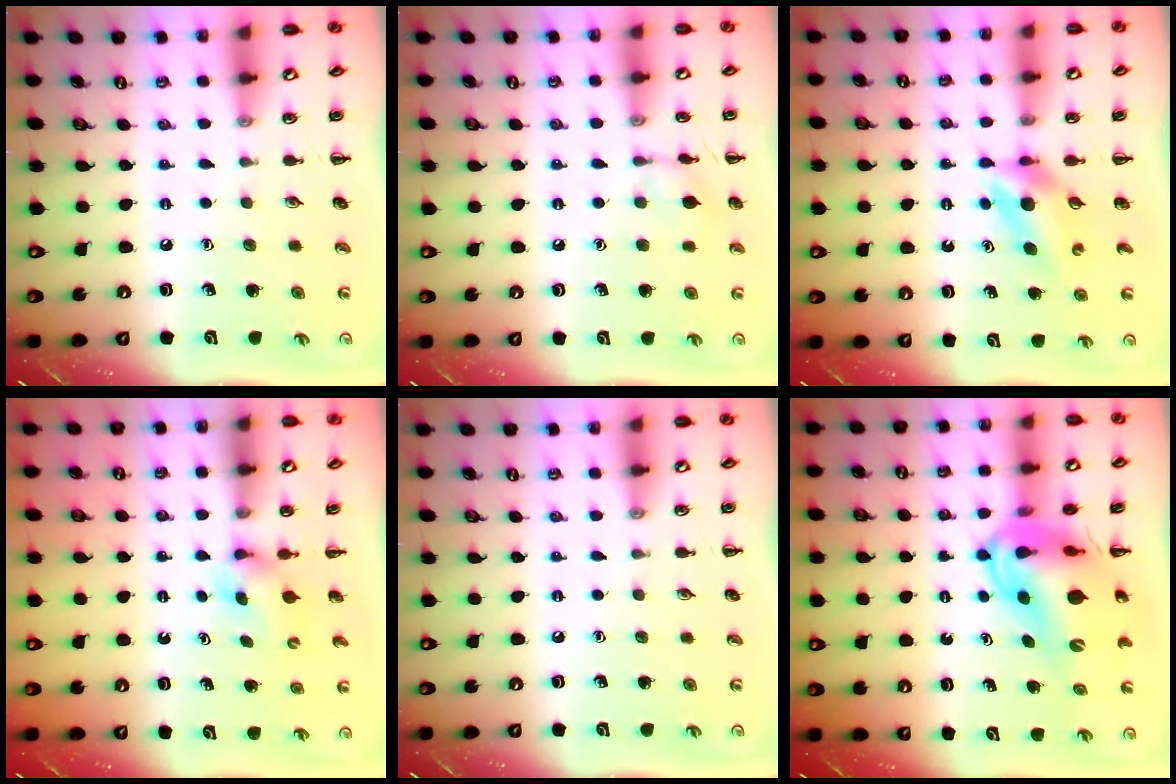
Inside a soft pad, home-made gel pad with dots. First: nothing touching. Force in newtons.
{"total": 7.5, "press": 7.2, "slide": 1.9}
{"total": 4.2, "press": 4.1, "slide": 0.8}
{"total": 2.9, "press": 2.6, "slide": 1.3}
{"total": 0.0}
{"total": 14.4, "press": 13.7, "slide": 4.3}